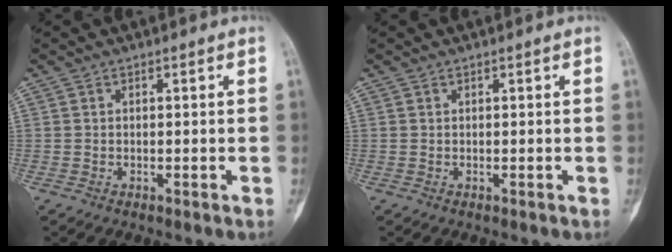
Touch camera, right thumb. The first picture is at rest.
{"total": 0.0}